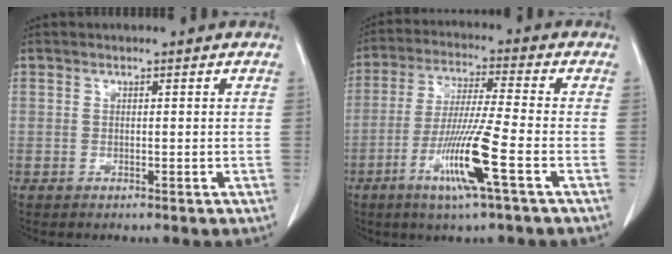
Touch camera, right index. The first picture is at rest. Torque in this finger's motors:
{"motor_torque": [1.60, -0.51, 0.73, 0.14]}